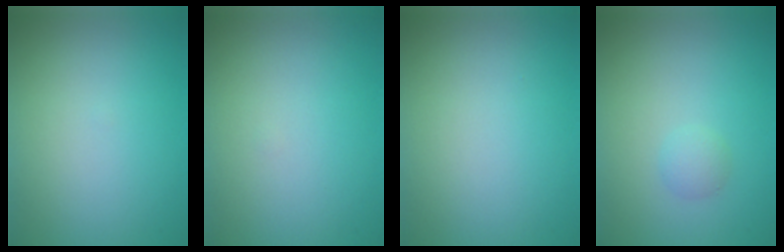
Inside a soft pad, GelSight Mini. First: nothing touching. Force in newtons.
{"total": 0.0}
{"total": 0.0}
{"total": 1.1, "press": 1.1, "slide": 0.0}